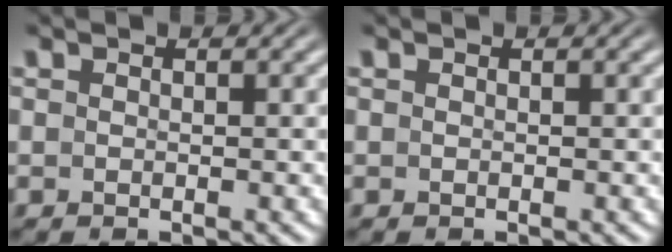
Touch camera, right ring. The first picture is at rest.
{"total": 0.0}